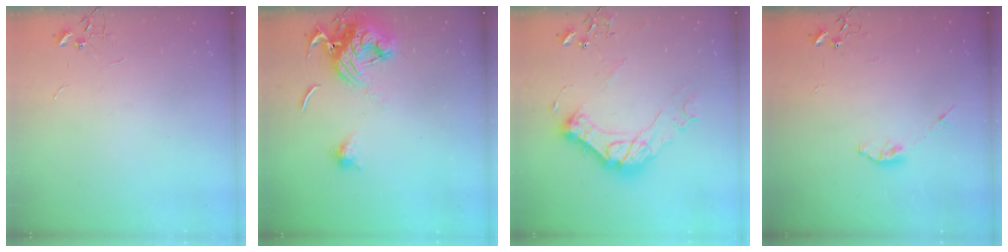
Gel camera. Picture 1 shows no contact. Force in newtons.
{"total": 13.0, "press": 13.0, "slide": 1.4}
{"total": 17.5, "press": 17.4, "slide": 1.4}
{"total": 3.6, "press": 3.6, "slide": 0.6}